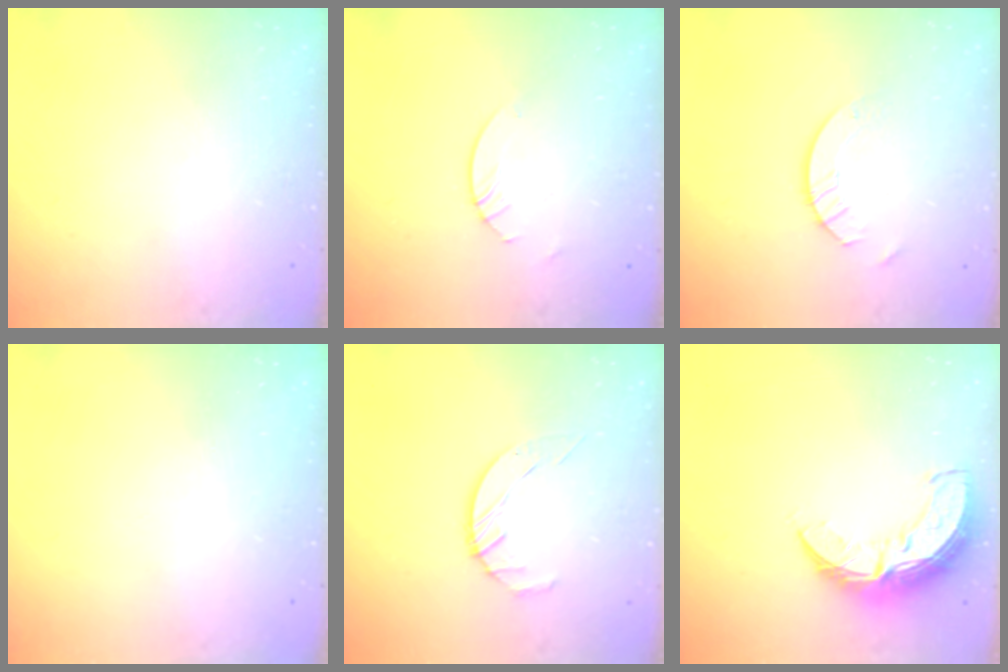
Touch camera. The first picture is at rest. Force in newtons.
{"total": 3.0, "press": 2.9, "slide": 0.3}
{"total": 4.4, "press": 4.3, "slide": 0.4}
{"total": 0.0}
{"total": 3.4, "press": 3.3, "slide": 0.5}
{"total": 12.2, "press": 12.2, "slide": 1.1}